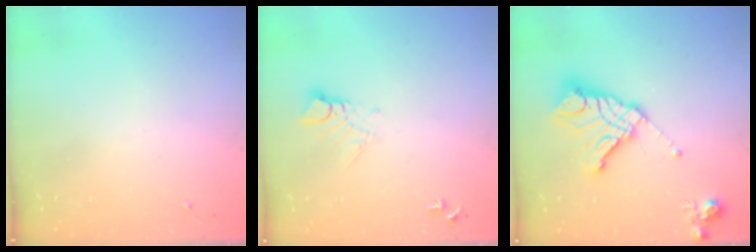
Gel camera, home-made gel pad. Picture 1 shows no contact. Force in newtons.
{"total": 7.2, "press": 7.2, "slide": 0.8}
{"total": 18.0, "press": 17.9, "slide": 1.9}